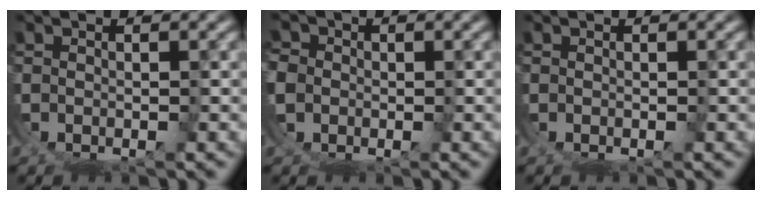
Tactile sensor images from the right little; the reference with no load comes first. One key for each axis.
{"total": 4.1, "fx": -0.3, "fy": 3.8, "fz": 1.6, "tx": -0.054, "ty": -0.017, "tz": -0.004}
{"total": 0.0}